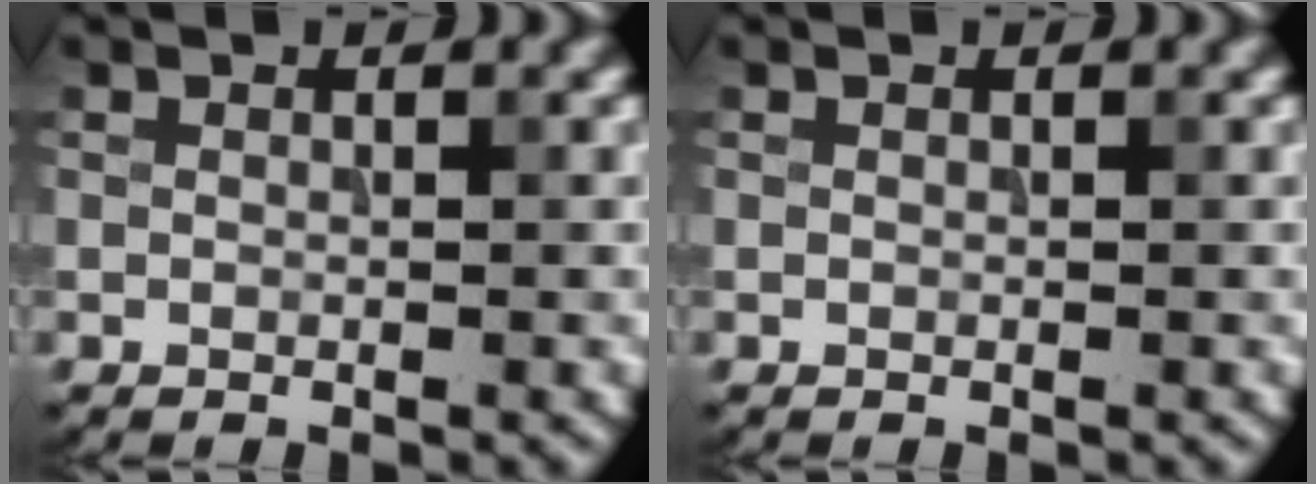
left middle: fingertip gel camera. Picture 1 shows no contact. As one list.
[{"total": 0.0}]